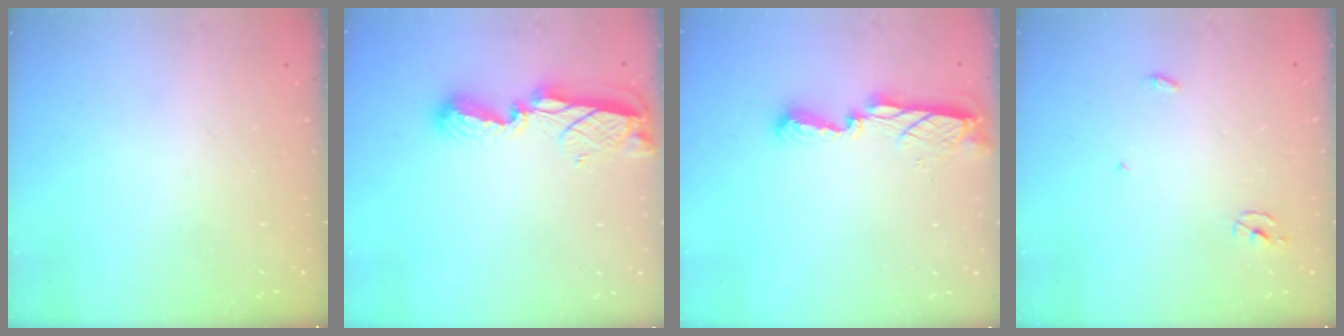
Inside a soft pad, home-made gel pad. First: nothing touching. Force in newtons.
{"total": 8.5, "press": 8.4, "slide": 1.2}
{"total": 7.8, "press": 7.7, "slide": 0.3}
{"total": 2.3, "press": 2.3, "slide": 0.1}